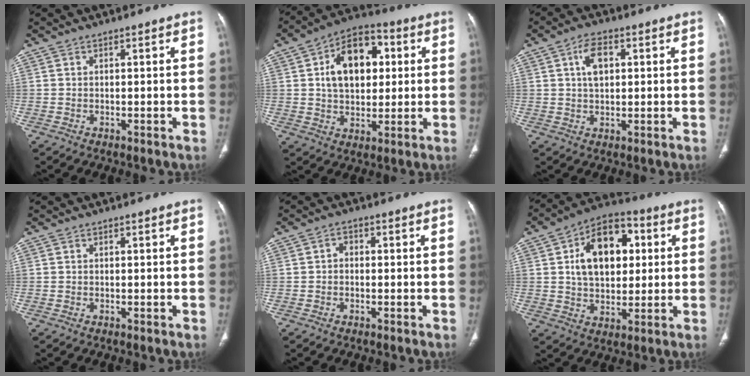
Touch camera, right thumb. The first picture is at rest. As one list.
[{"total": 15.1, "force": [3.2, 9.9, 11.0], "torque": [-0.135, 0.010, 0.045]}, {"total": 5.6, "force": [1.5, 3.3, 4.2], "torque": [-0.065, 0.005, 0.024]}, {"total": 0.0}, {"total": 1.7, "force": [-0.2, 1.4, 1.0], "torque": [-0.003, 0.008, -0.012]}, {"total": 16.2, "force": [3.5, 10.6, 11.8], "torque": [-0.148, 0.009, 0.053]}]